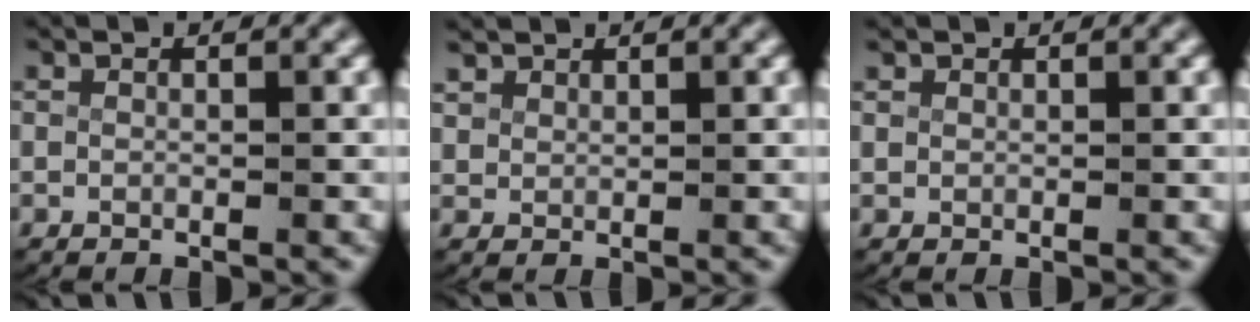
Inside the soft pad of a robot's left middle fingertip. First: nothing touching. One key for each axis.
{"total": 1.6, "fx": 1.5, "fy": 0.5, "fz": 0.2, "tx": -0.014, "ty": 0.000, "tz": 0.039}
{"total": 0.5, "fx": 0.5, "fy": 0.2, "fz": 0.0, "tx": -0.009, "ty": -0.006, "tz": 0.017}